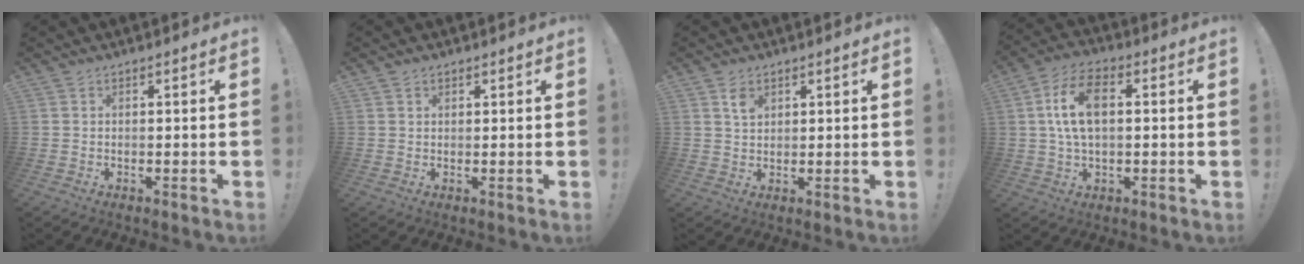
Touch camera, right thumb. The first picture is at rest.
{"total": 1.0, "force": [0.8, 0.7, 0.1], "torque": [0.002, -0.001, 0.014]}
{"total": 2.0, "force": [1.3, 1.1, 1.0], "torque": [-0.001, -0.010, 0.020]}
{"total": 11.6, "force": [1.7, 6.8, 9.2], "torque": [-0.169, 0.006, 0.031]}